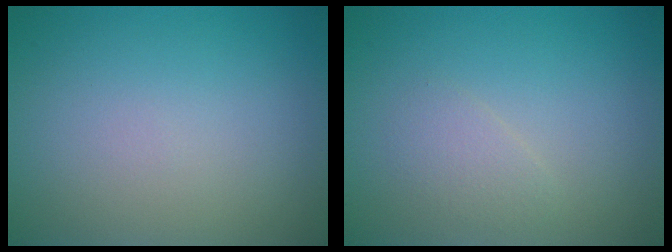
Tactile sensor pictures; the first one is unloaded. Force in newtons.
{"total": 1.3, "press": 1.3, "slide": 0.1}